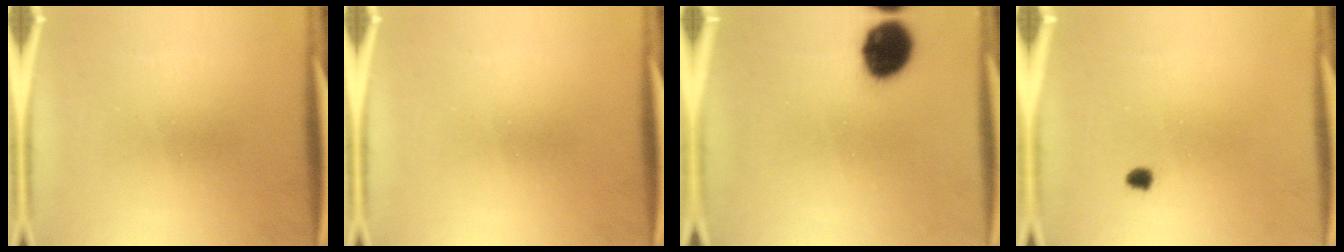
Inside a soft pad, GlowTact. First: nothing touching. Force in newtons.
{"total": 0.0}
{"total": 12.1}
{"total": 1.3}